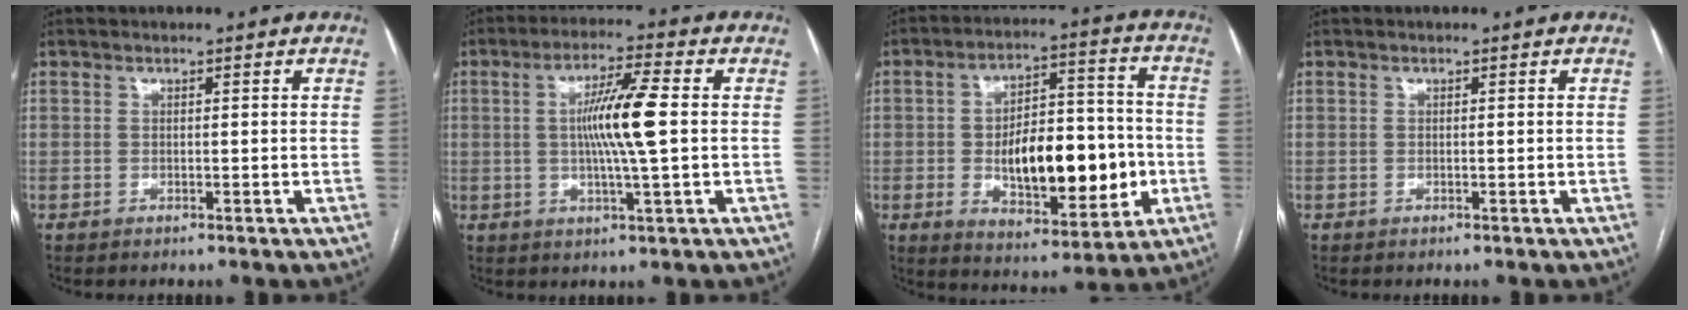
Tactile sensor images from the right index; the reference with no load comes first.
{"total": 9.2, "force": [0.5, 0.0, 9.2], "torque": [-0.171, 0.002, 0.005]}
{"total": 17.0, "force": [-2.7, 7.0, 15.2], "torque": [-0.233, 0.019, -0.031]}
{"total": 0.0}